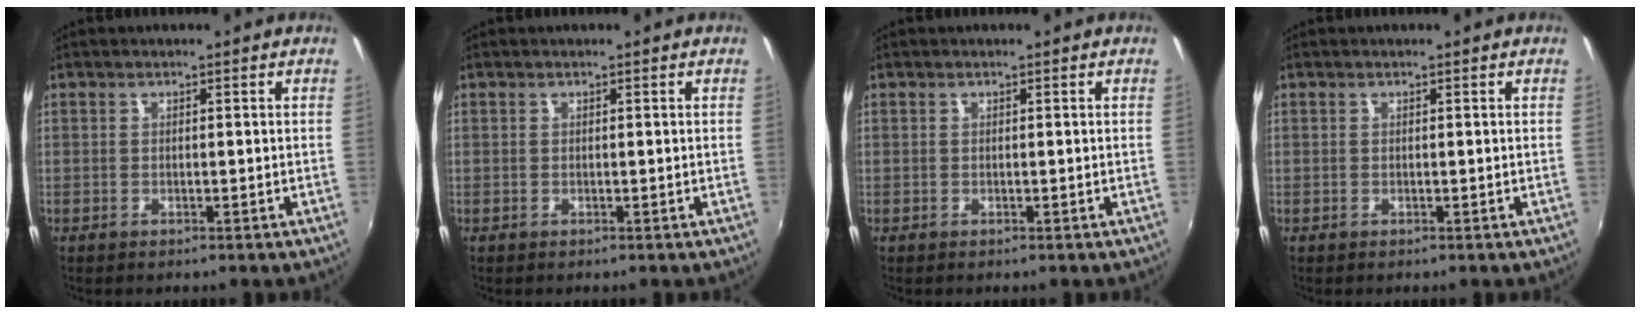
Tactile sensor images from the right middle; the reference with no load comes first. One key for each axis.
{"total": 0.0}
{"total": 0.0}
{"total": 0.0}